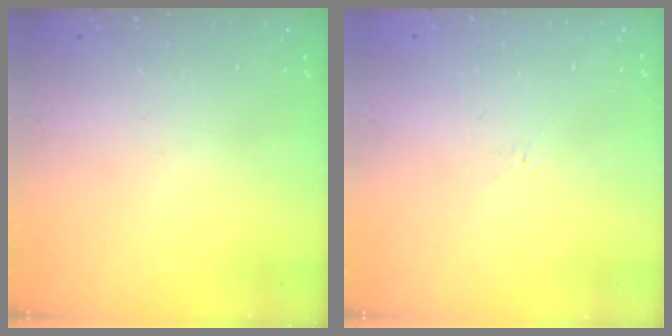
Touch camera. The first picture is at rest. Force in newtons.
{"total": 2.6, "press": 2.5, "slide": 0.6}